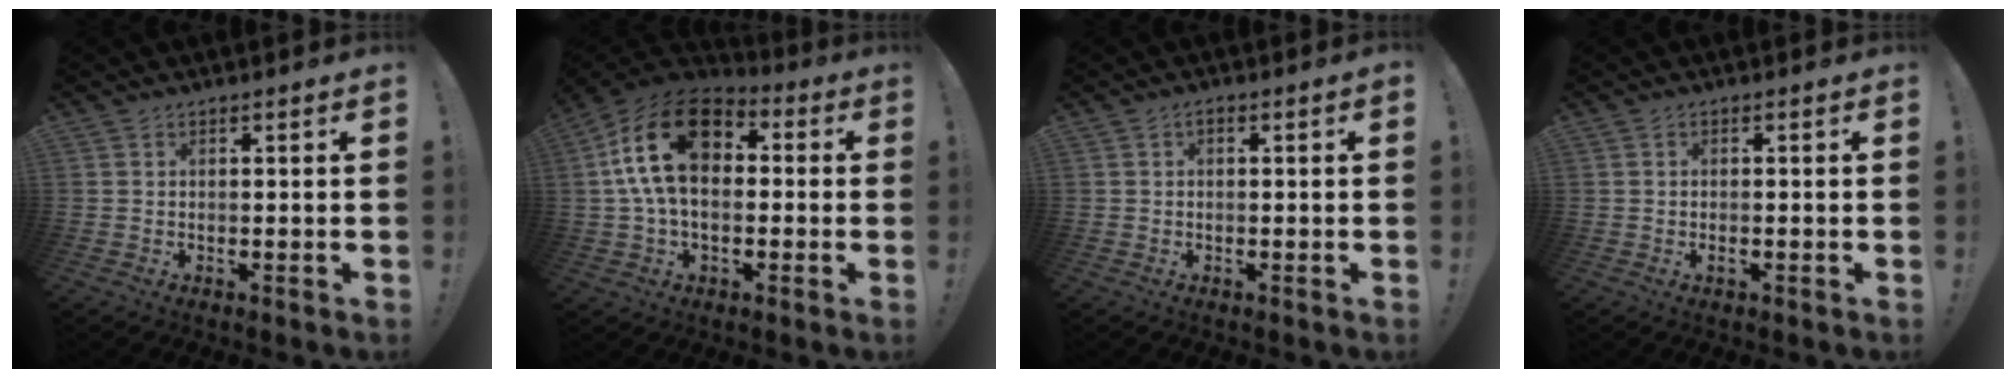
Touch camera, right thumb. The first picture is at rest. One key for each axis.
{"total": 20.3, "fx": 4.3, "fy": 12.7, "fz": 15.2, "tx": -0.279, "ty": 0.006, "tz": 0.075}
{"total": 1.2, "fx": -0.8, "fy": 0.0, "fz": 0.9, "tx": -0.015, "ty": 0.001, "tz": -0.015}
{"total": 1.1, "fx": -0.8, "fy": 0.2, "fz": 0.7, "tx": -0.019, "ty": 0.003, "tz": -0.013}